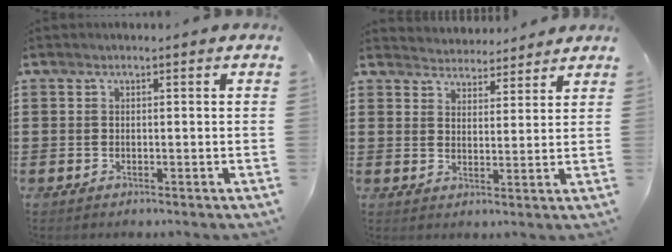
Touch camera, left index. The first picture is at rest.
{"total": 3.6, "force": [3.6, 0.6, -0.4], "torque": [-0.006, -0.017, 0.064]}